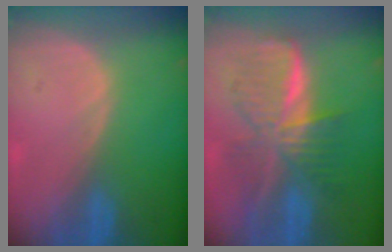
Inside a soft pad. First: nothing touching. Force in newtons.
{"total": 8.9, "press": 8.9, "slide": 0.6}